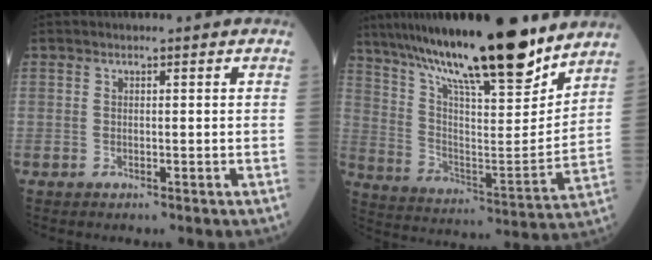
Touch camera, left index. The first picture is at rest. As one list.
[{"total": 24.6, "force": [19.2, 3.8, 14.9], "torque": [-0.261, -0.009, 0.313]}]